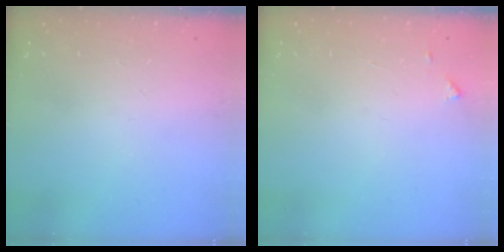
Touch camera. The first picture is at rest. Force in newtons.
{"total": 4.5, "press": 4.4, "slide": 0.5}